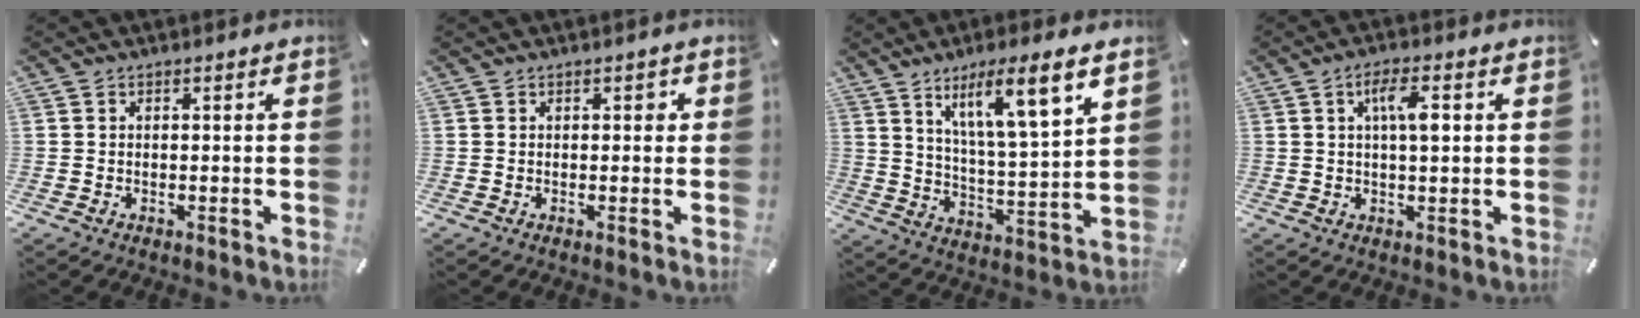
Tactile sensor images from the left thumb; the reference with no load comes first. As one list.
[{"total": 1.0, "force": [0.1, 0.8, 0.6], "torque": [-0.004, 0.004, -0.001]}, {"total": 12.9, "force": [8.6, 2.3, 9.3], "torque": [-0.146, -0.050, 0.138]}, {"total": 6.2, "force": [1.5, 1.7, 5.7], "torque": [-0.107, 0.004, 0.021]}]